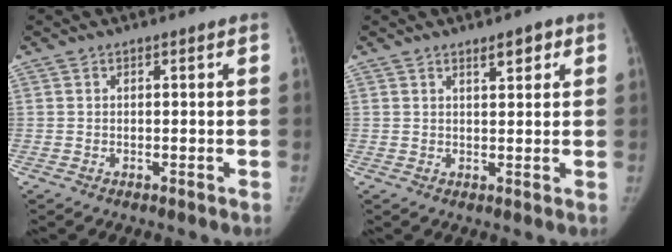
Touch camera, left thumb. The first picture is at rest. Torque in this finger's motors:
{"motor_torque": [-0.07, -0.01, 0.18, 0.33, -0.01]}